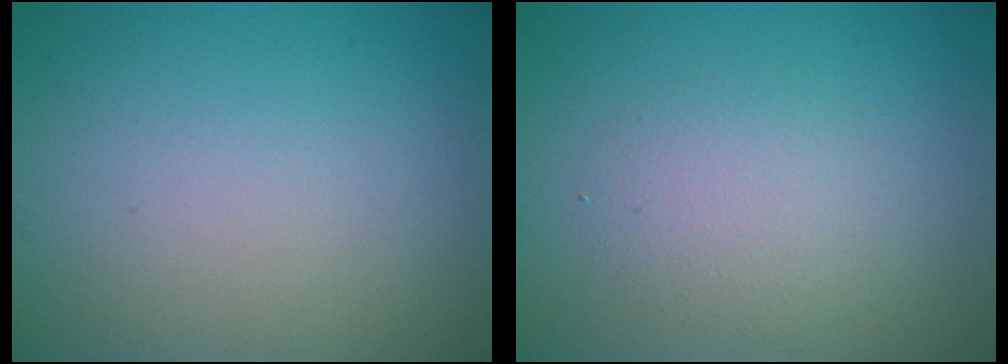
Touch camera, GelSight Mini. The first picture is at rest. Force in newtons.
{"total": 2.4, "press": 2.4, "slide": 0.2}